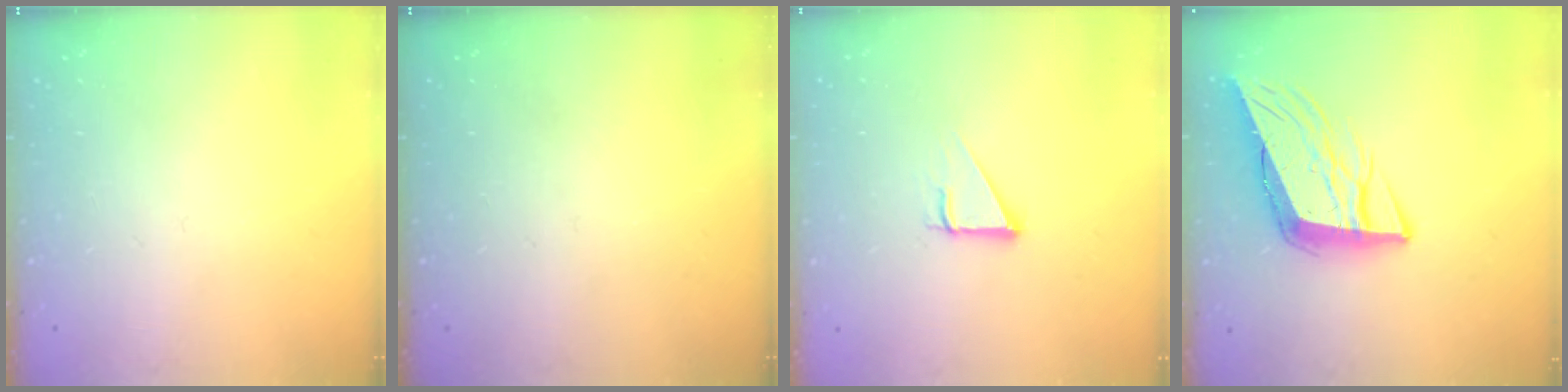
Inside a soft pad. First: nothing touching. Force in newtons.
{"total": 0.0}
{"total": 3.0, "press": 3.0, "slide": 0.1}
{"total": 11.8, "press": 11.2, "slide": 3.6}